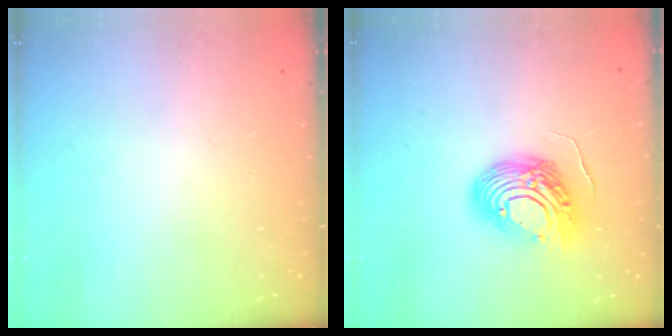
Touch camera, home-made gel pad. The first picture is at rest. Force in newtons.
{"total": 12.2, "press": 12.0, "slide": 2.4}